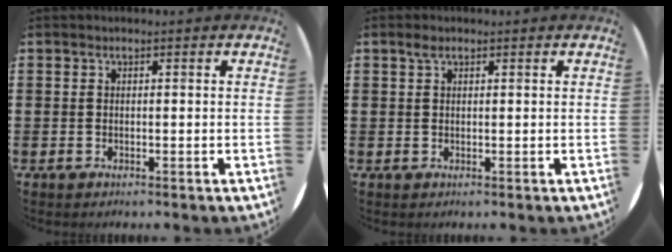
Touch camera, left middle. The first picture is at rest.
{"total": 1.1, "force": [0.7, 0.6, 0.6], "torque": [-0.006, 0.002, 0.011]}